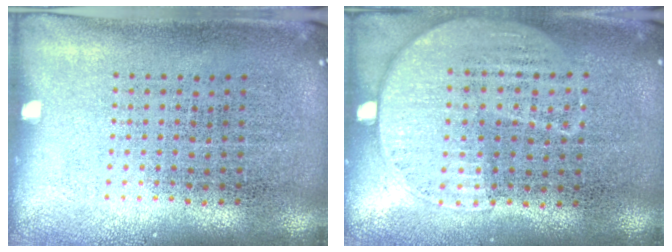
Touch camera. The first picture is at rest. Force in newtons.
{"total": 1.2, "press": 1.0, "slide": 0.6}